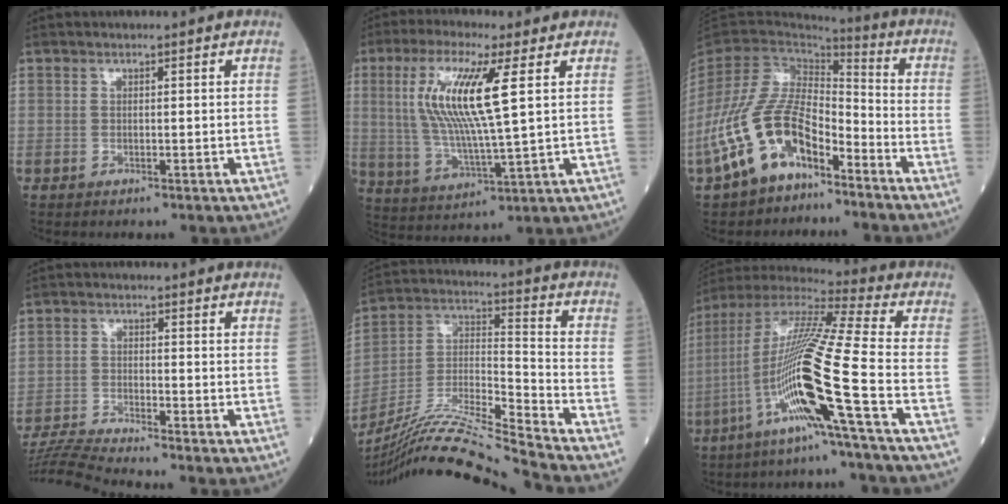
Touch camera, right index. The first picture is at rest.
{"total": 12.9, "force": [3.4, 0.8, 12.4], "torque": [-0.265, 0.000, 0.063]}
{"total": 13.3, "force": [-7.5, 6.3, 9.0], "torque": [-0.201, 0.016, -0.143]}
{"total": 6.7, "force": [-6.3, -2.0, 0.8], "torque": [-0.018, -0.019, -0.123]}
{"total": 19.3, "force": [-17.5, -2.5, 7.6], "torque": [-0.150, 0.004, -0.315]}
{"total": 19.0, "force": [-6.6, -1.8, 17.8], "torque": [-0.362, -0.012, -0.138]}